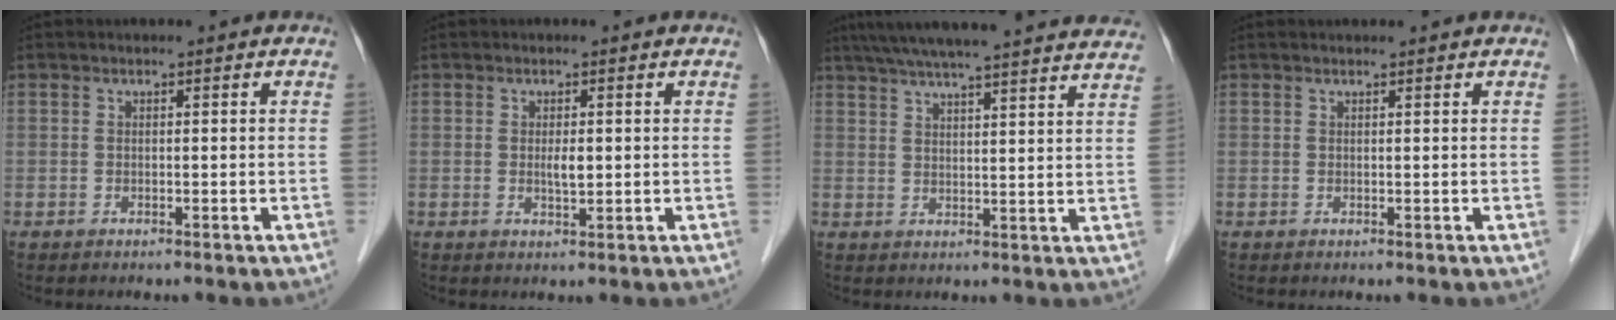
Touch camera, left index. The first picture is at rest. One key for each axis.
{"total": 1.9, "fx": 0.2, "fy": 0.5, "fz": 1.8, "tx": -0.033, "ty": -0.002, "tz": 0.004}
{"total": 27.9, "fx": 25.1, "fy": 1.3, "fz": 12.0, "tx": -0.194, "ty": -0.004, "tz": 0.316}
{"total": 1.9, "fx": 1.8, "fy": 0.1, "fz": 0.6, "tx": -0.009, "ty": 0.017, "tz": 0.023}